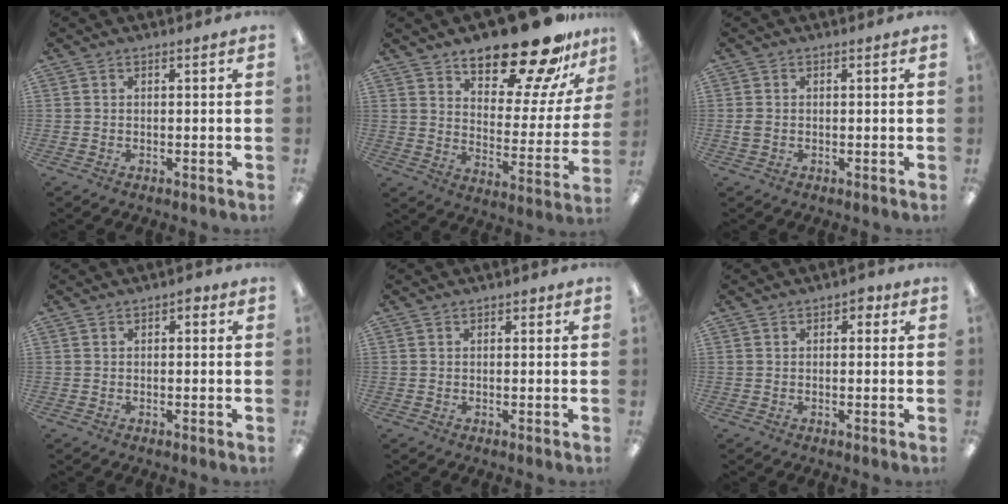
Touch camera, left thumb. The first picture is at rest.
{"total": 21.6, "force": [17.5, 6.9, 10.6], "torque": [-0.146, -0.127, 0.290]}
{"total": 1.5, "force": [-0.2, 1.1, 0.9], "torque": [-0.017, 0.003, -0.004]}
{"total": 1.5, "force": [0.7, 0.9, 1.0], "torque": [-0.004, -0.002, 0.007]}
{"total": 1.0, "force": [0.6, 0.6, 0.4], "torque": [-0.001, -0.001, 0.009]}
{"total": 2.6, "force": [1.1, 1.6, 1.7], "torque": [-0.018, 0.000, 0.016]}